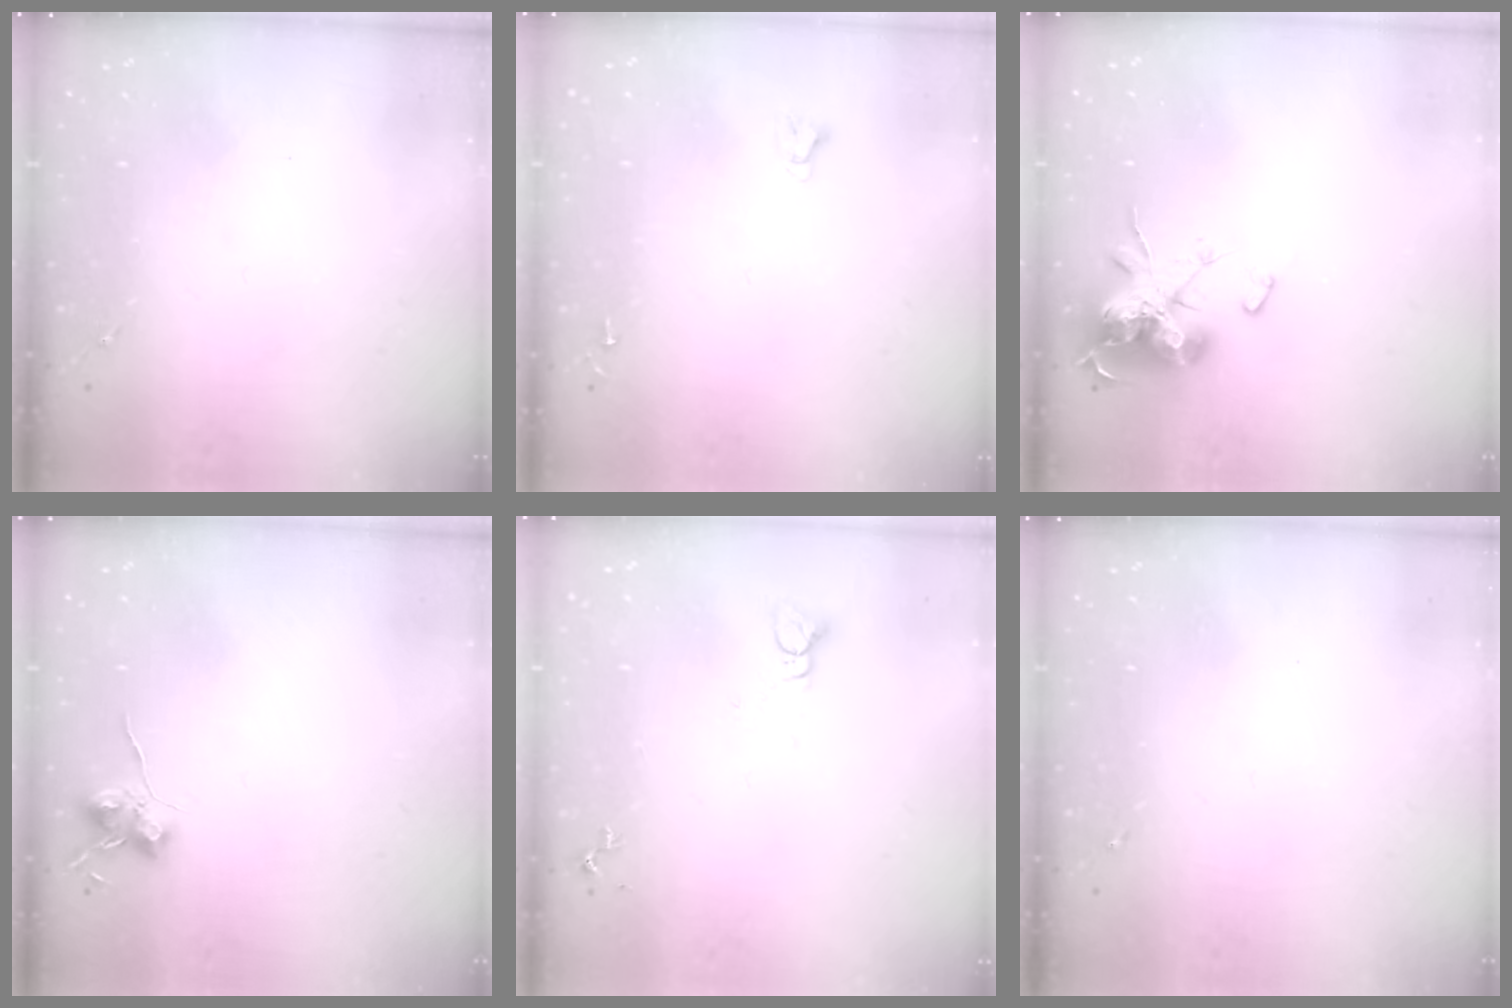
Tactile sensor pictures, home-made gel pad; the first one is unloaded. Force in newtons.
{"total": 2.4, "press": 2.4, "slide": 0.2}
{"total": 16.7, "press": 16.7, "slide": 0.1}
{"total": 6.9, "press": 6.9, "slide": 0.6}
{"total": 2.8, "press": 2.8, "slide": 0.1}
{"total": 0.0}